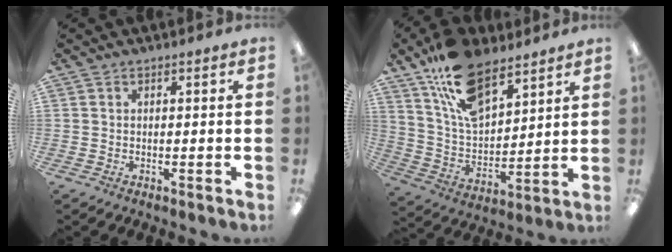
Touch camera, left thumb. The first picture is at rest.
{"total": 17.0, "force": [11.6, 8.0, 9.5], "torque": [-0.188, -0.048, 0.215]}